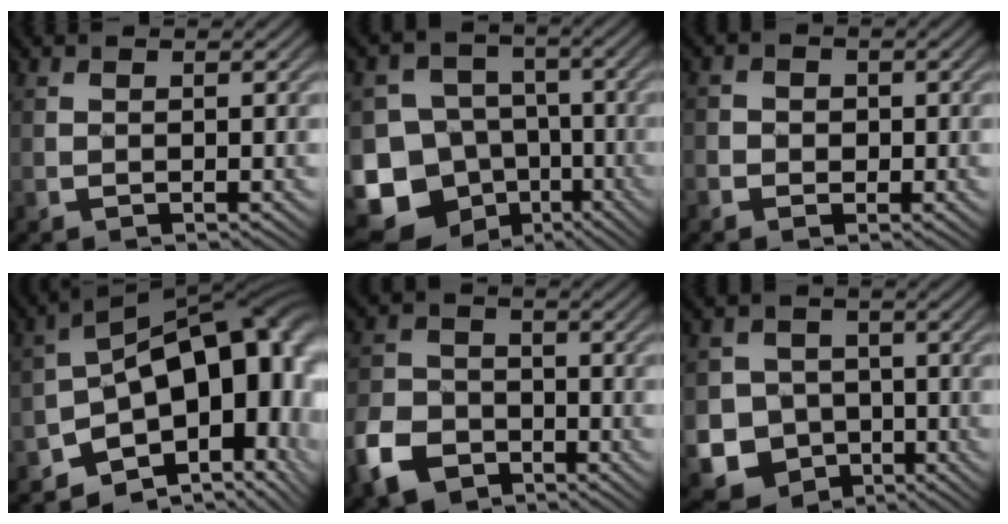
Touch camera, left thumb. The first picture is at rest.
{"total": 15.7, "force": [-7.2, 13.1, 4.8], "torque": [-0.154, -0.031, -0.125]}
{"total": 2.2, "force": [-0.5, 2.1, 0.5], "torque": [-0.005, -0.002, -0.015]}
{"total": 15.6, "force": [-3.6, 9.5, 11.9], "torque": [-0.151, -0.009, -0.051]}
{"total": 7.3, "force": [-4.4, 4.9, 3.1], "torque": [-0.083, -0.009, -0.101]}
{"total": 8.7, "force": [-2.7, 7.8, 2.6], "torque": [-0.069, -0.023, -0.077]}